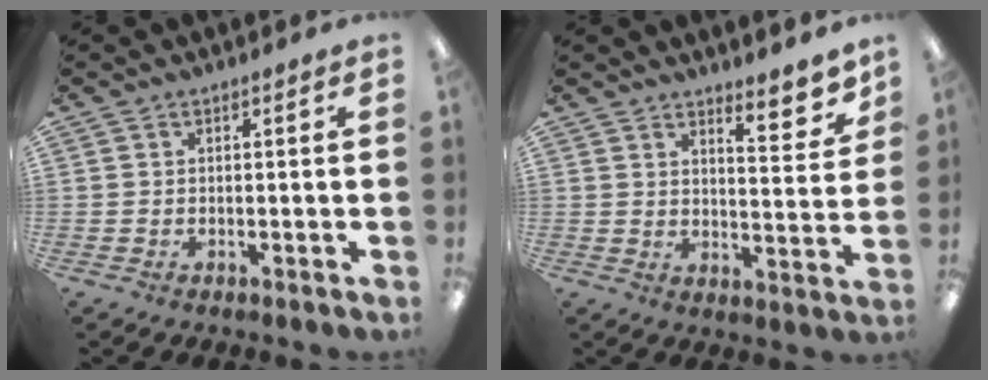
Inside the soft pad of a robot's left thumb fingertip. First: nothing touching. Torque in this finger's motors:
{"motor_torque": [0.28, -0.28, -0.23, -0.26, 0.03]}